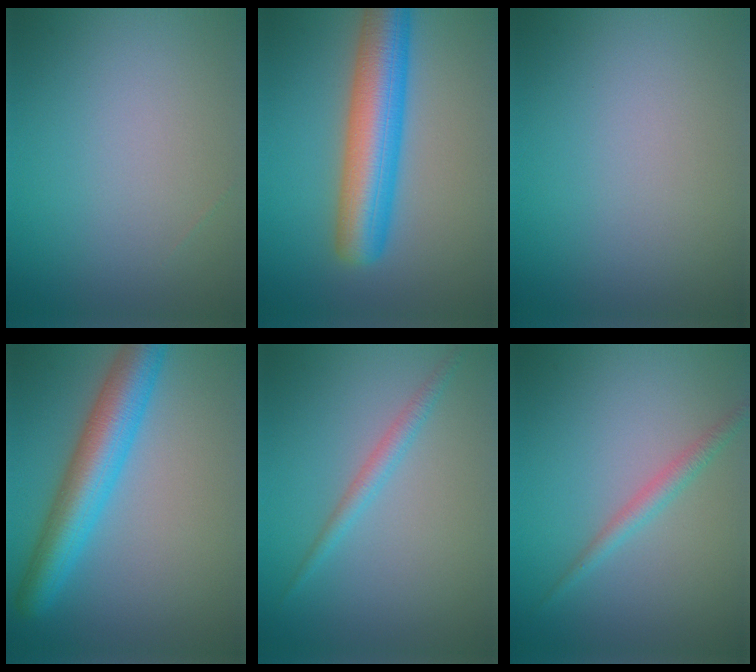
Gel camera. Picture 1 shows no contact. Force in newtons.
{"total": 8.1, "press": 8.1, "slide": 0.3}
{"total": 0.0}
{"total": 6.7, "press": 6.7, "slide": 0.2}
{"total": 1.7, "press": 1.7, "slide": 0.1}
{"total": 1.8, "press": 1.8, "slide": 0.0}